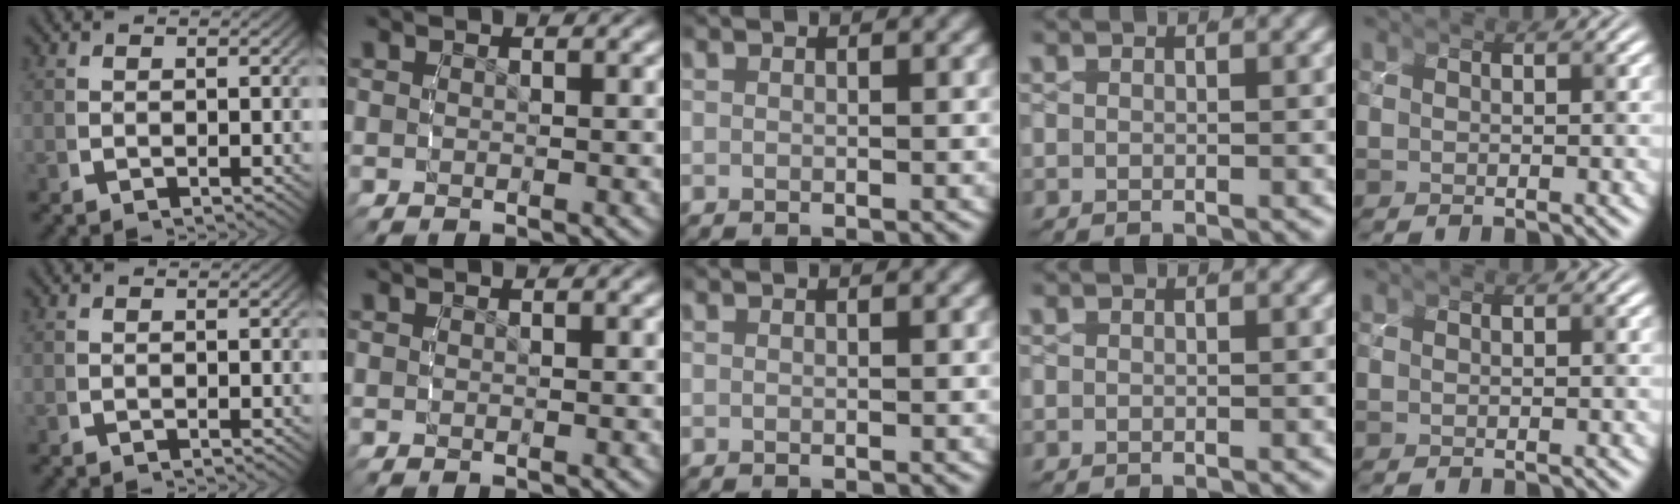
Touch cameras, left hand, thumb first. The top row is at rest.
{}